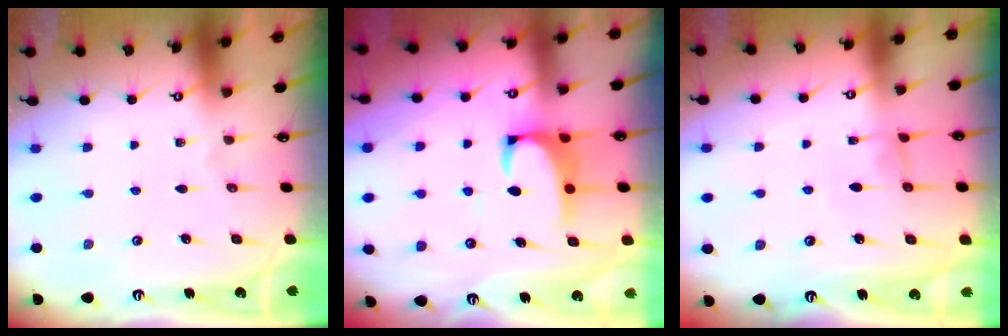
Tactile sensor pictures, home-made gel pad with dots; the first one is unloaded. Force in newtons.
{"total": 2.3, "press": 2.1, "slide": 0.9}
{"total": 0.7, "press": 0.3, "slide": 0.6}